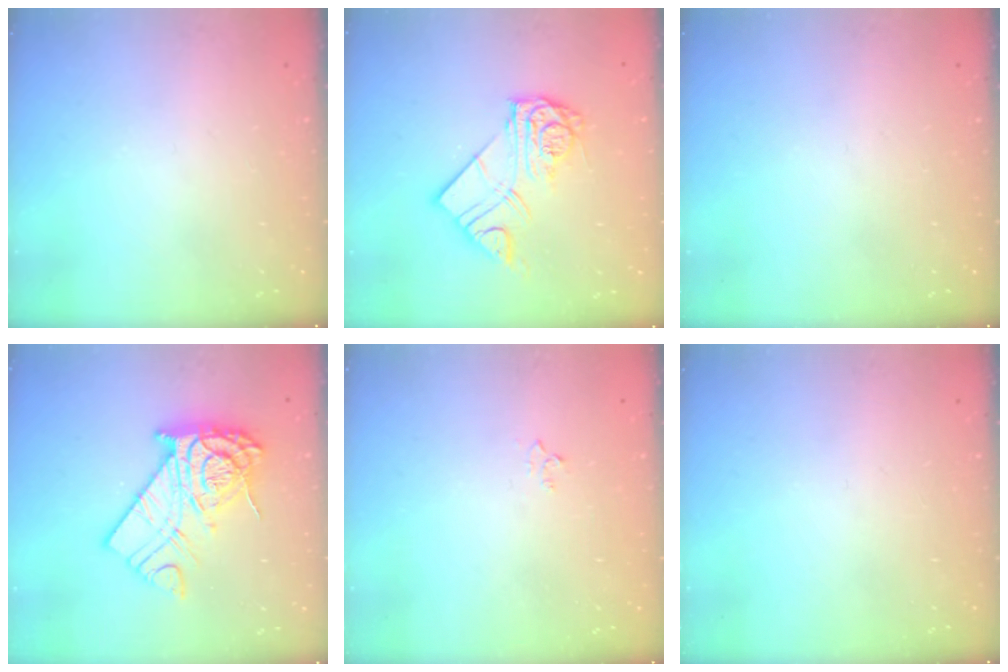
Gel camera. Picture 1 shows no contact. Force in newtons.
{"total": 11.3, "press": 11.3, "slide": 0.8}
{"total": 0.0}
{"total": 14.5, "press": 14.4, "slide": 1.6}
{"total": 3.2, "press": 3.2, "slide": 0.4}
{"total": 0.0}